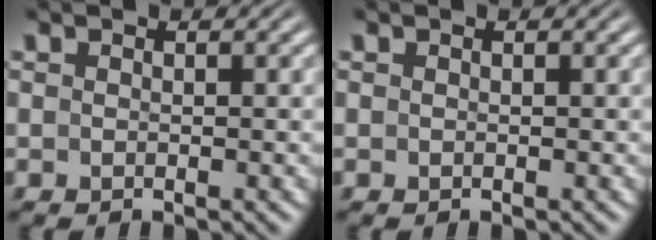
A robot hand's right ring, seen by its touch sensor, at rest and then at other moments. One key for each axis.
{"total": 0.0}